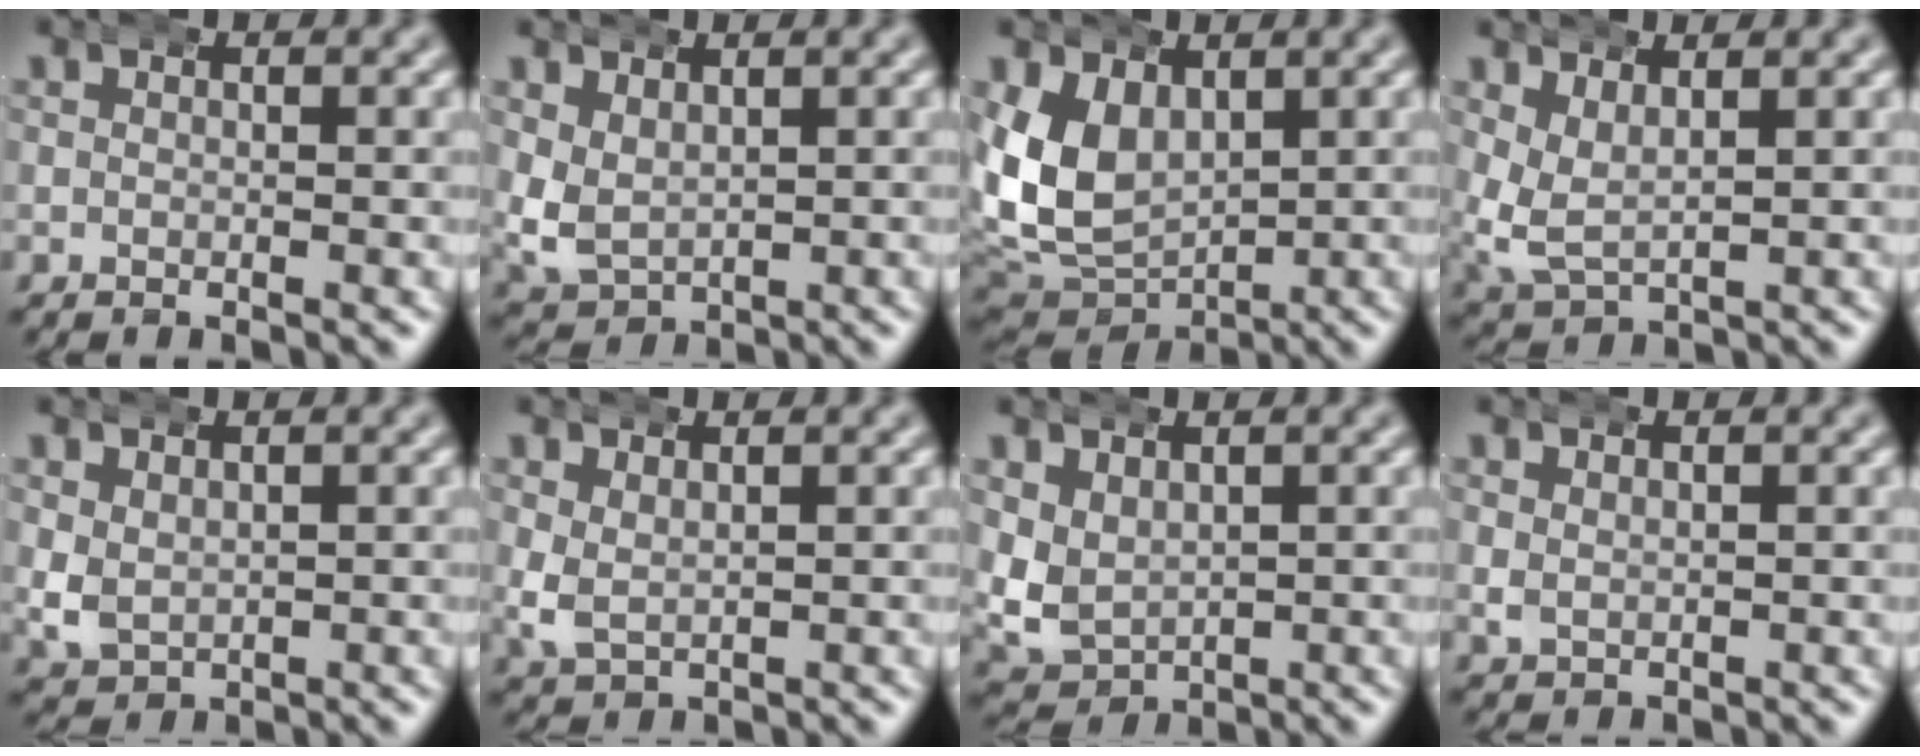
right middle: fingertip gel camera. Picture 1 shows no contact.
{"total": 3.3, "force": [1.0, 2.6, 1.7], "torque": [-0.064, -0.027, 0.035]}
{"total": 9.4, "force": [1.2, 7.7, 5.3], "torque": [-0.142, -0.025, 0.033]}
{"total": 3.9, "force": [1.4, 2.8, 2.4], "torque": [-0.083, -0.023, 0.038]}
{"total": 2.2, "force": [0.8, 1.8, 1.1], "torque": [-0.046, -0.019, 0.031]}
{"total": 1.8, "force": [0.8, 1.2, 1.1], "torque": [-0.040, -0.015, 0.029]}
{"total": 5.0, "force": [0.8, 4.3, 2.5], "torque": [-0.089, -0.034, 0.030]}
{"total": 0.8, "force": [0.7, 0.3, 0.3], "torque": [-0.014, -0.008, 0.022]}